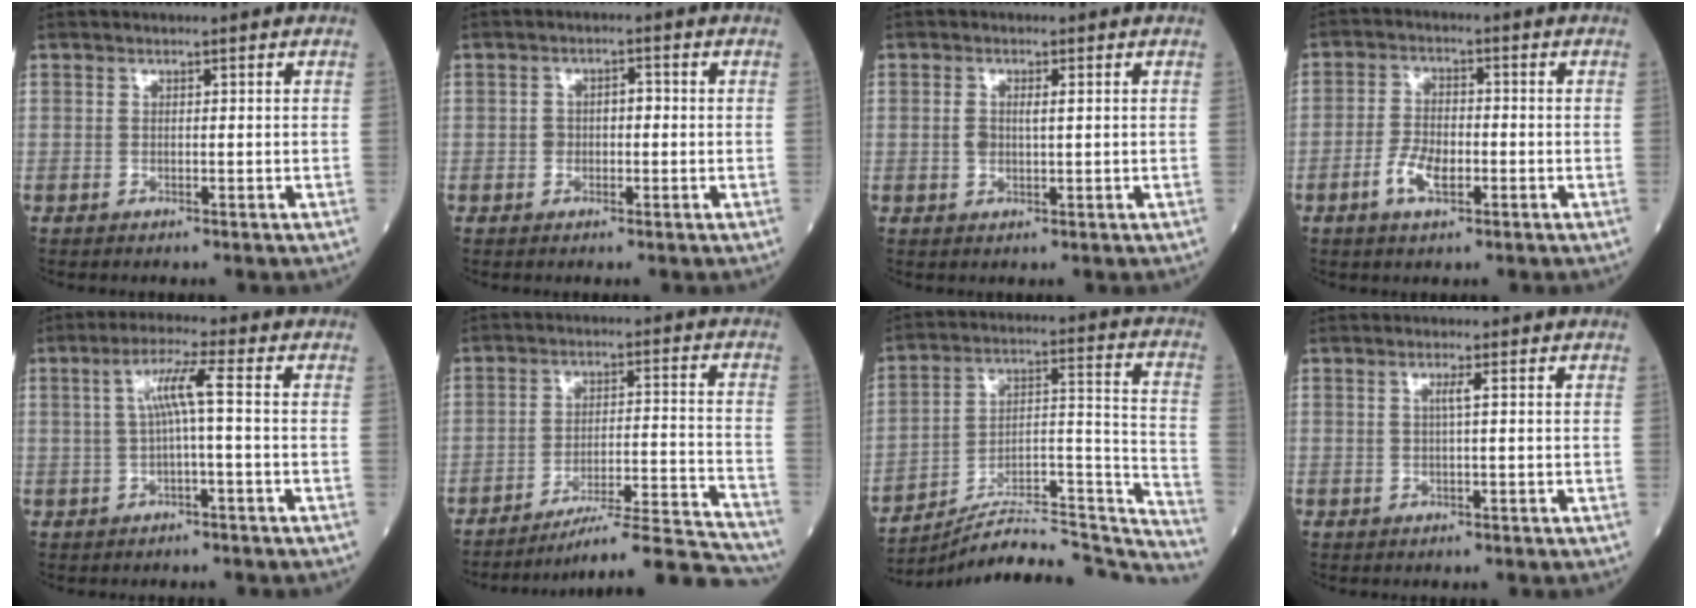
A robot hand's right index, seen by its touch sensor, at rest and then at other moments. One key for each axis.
{"total": 2.5, "fx": -0.2, "fy": 1.7, "fz": 1.9, "tx": -0.030, "ty": 0.017, "tz": -0.002}
{"total": 2.5, "fx": 0.2, "fy": 0.9, "fz": 2.3, "tx": -0.053, "ty": 0.005, "tz": 0.006}
{"total": 4.2, "fx": -1.6, "fy": 2.5, "fz": 3.0, "tx": -0.054, "ty": 0.005, "tz": -0.028}
{"total": 5.1, "fx": 0.2, "fy": -0.3, "fz": 5.1, "tx": -0.095, "ty": 0.018, "tz": 0.008}
{"total": 18.5, "fx": -17.8, "fy": -0.3, "fz": 5.3, "tx": -0.040, "ty": 0.019, "tz": -0.250}
{"total": 27.3, "fx": -25.7, "fy": 3.3, "fz": 8.4, "tx": -0.078, "ty": 0.038, "tz": -0.369}
{"total": 1.3, "fx": 0.2, "fy": -0.3, "fz": 1.2, "tx": -0.024, "ty": 0.002, "tz": 0.001}